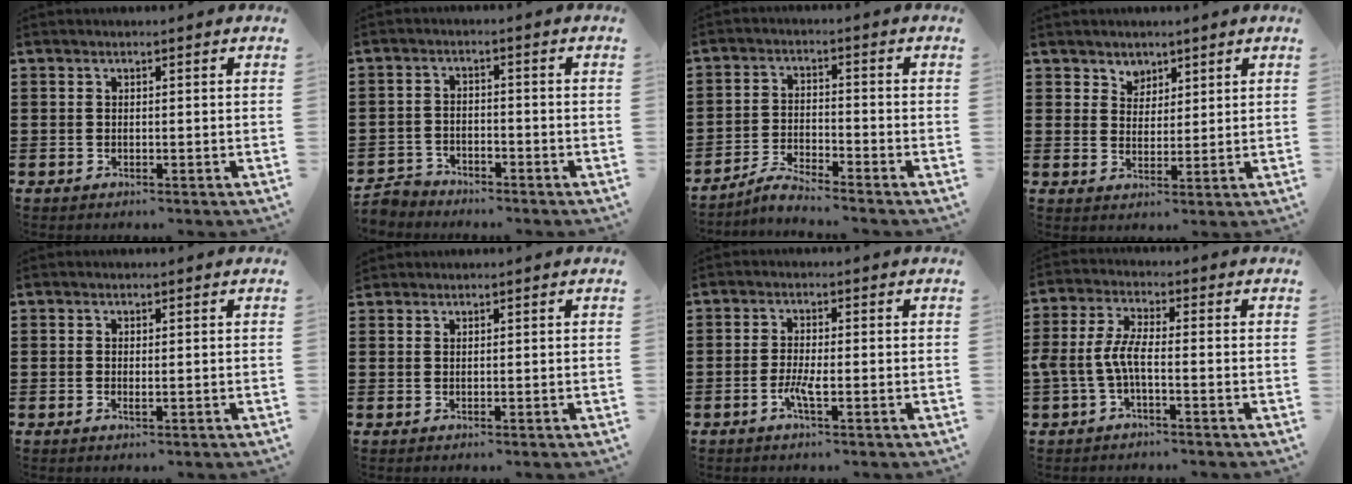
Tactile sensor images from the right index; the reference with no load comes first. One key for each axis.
{"total": 2.8, "fx": -2.7, "fy": 0.8, "fz": -0.1, "tx": -0.005, "ty": 0.005, "tz": -0.059}
{"total": 3.8, "fx": -3.7, "fy": 0.0, "fz": 0.8, "tx": -0.023, "ty": 0.005, "tz": -0.077}
{"total": 3.5, "fx": 2.5, "fy": 2.4, "fz": -0.2, "tx": -0.012, "ty": 0.011, "tz": 0.048}
{"total": 0.5, "fx": 0.1, "fy": 0.1, "fz": 0.5, "tx": -0.011, "ty": -0.001, "tz": 0.002}
{"total": 0.8, "fx": 0.7, "fy": 0.2, "fz": -0.3, "tx": 0.003, "ty": 0.000, "tz": 0.015}
{"total": 3.2, "fx": -1.3, "fy": 0.5, "fz": 2.9, "tx": -0.063, "ty": -0.005, "tz": -0.027}
{"total": 4.8, "fx": -1.5, "fy": 1.3, "fz": 4.4, "tx": -0.115, "ty": -0.012, "tz": -0.038}